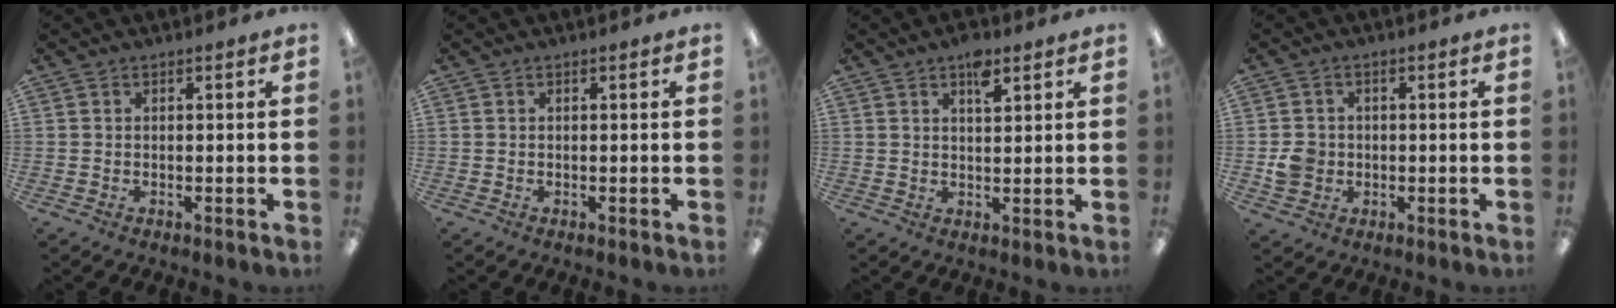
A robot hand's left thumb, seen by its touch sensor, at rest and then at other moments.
{"total": 0.0}
{"total": 4.8, "force": [3.1, 2.1, 3.1], "torque": [-0.036, -0.012, 0.048]}
{"total": 4.8, "force": [-0.5, 4.4, 1.8], "torque": [-0.034, 0.005, -0.010]}